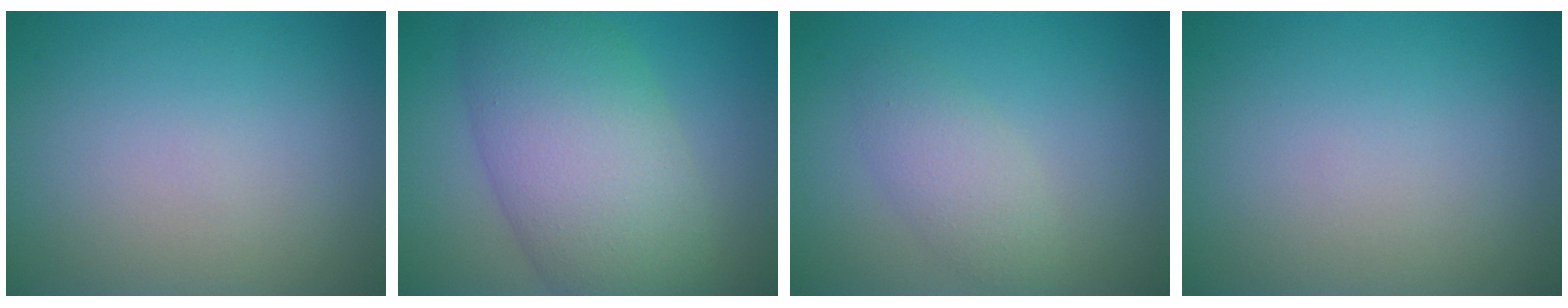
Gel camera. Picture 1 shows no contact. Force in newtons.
{"total": 9.6, "press": 9.6, "slide": 0.2}
{"total": 2.7, "press": 2.6, "slide": 0.1}
{"total": 0.0}